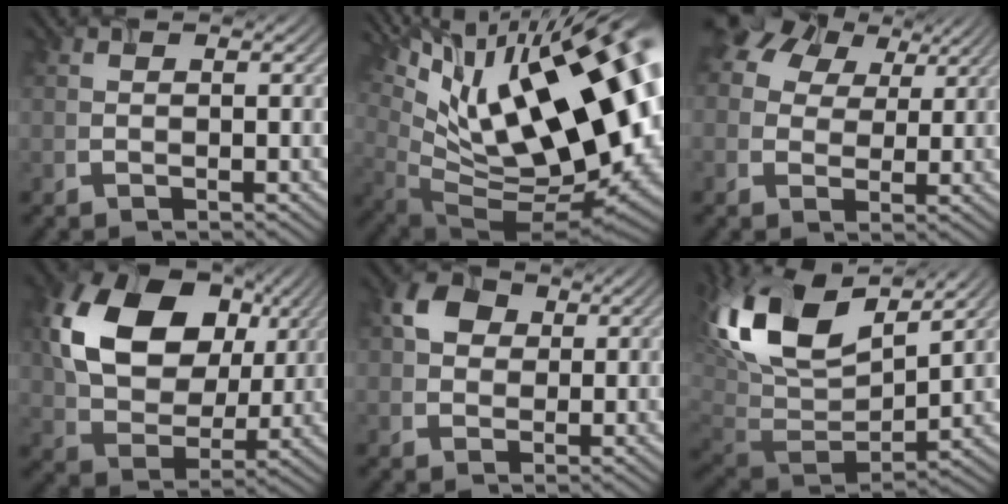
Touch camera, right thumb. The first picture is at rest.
{"total": 20.7, "force": [7.1, 8.9, 17.2], "torque": [-0.271, 0.030, 0.140]}
{"total": 9.3, "force": [5.1, 6.0, 5.0], "torque": [-0.117, 0.026, 0.088]}
{"total": 15.1, "force": [4.8, 10.8, 9.3], "torque": [-0.200, 0.013, 0.090]}
{"total": 4.1, "force": [1.0, 3.4, 2.0], "torque": [-0.040, 0.012, 0.018]}
{"total": 16.7, "force": [6.9, 9.0, 12.3], "torque": [-0.288, 0.035, 0.129]}